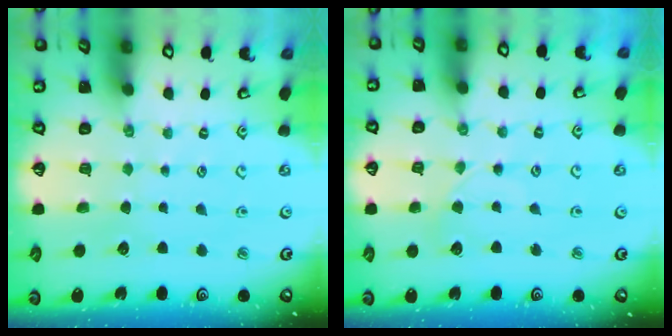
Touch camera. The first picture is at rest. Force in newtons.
{"total": 3.2, "press": 3.2, "slide": 0.4}